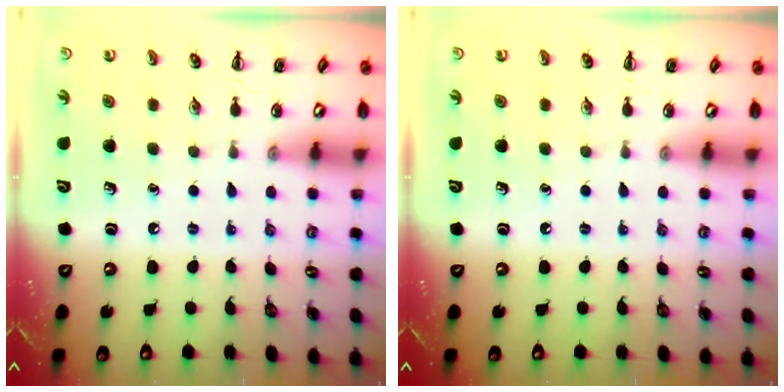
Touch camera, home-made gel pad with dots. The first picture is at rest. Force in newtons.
{"total": 0.0}